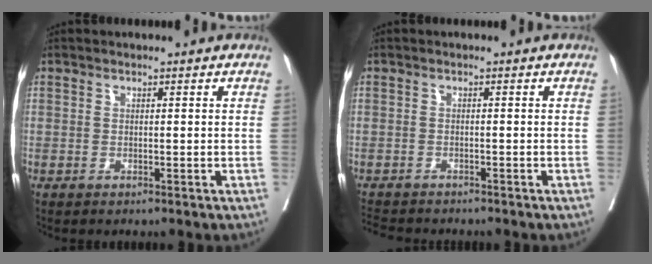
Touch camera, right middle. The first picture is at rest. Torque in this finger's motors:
{"motor_torque": [0.31, -0.35, 0.01, 0.01]}